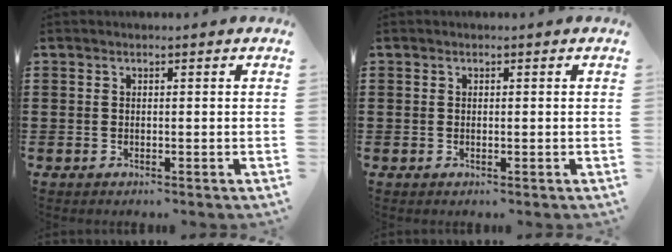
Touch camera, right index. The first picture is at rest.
{"total": 0.0}